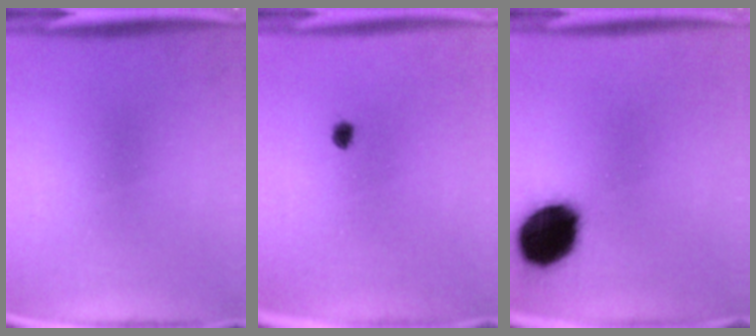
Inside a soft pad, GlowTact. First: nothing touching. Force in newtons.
{"total": 1.4}
{"total": 18.2}